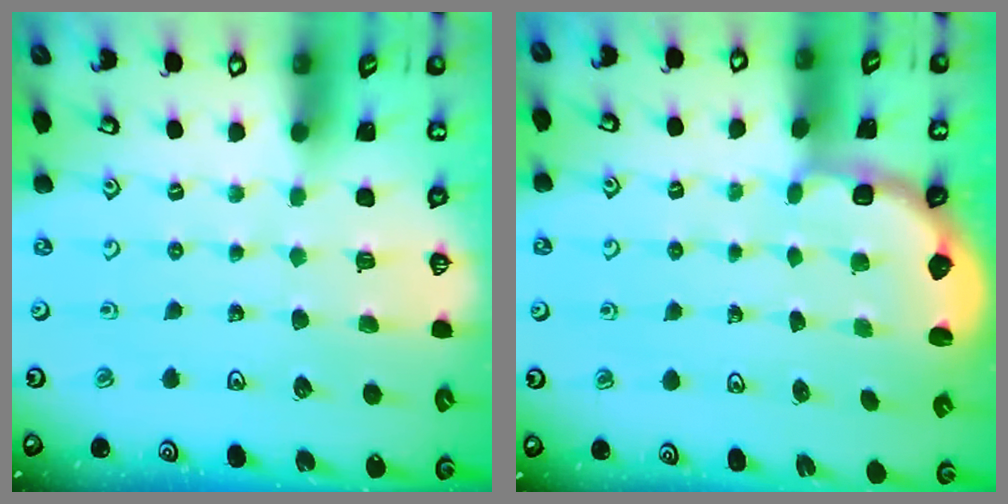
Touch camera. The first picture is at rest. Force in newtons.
{"total": 2.8, "press": 2.1, "slide": 1.8}